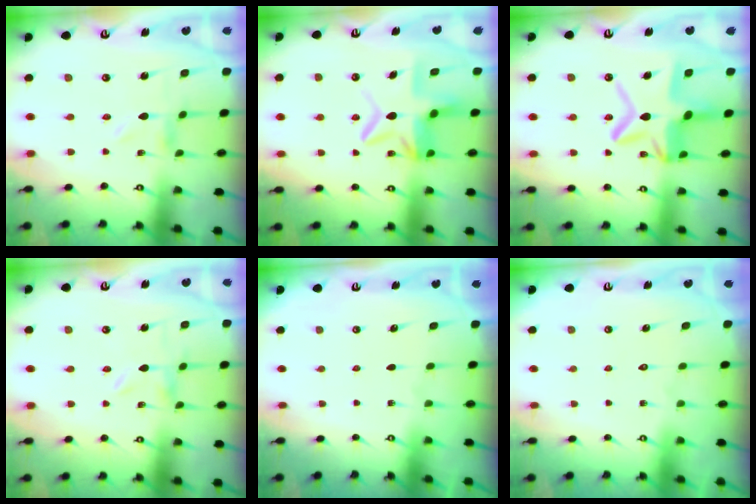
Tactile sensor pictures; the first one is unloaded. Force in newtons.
{"total": 10.8, "press": 10.7, "slide": 1.2}
{"total": 15.0, "press": 15.0, "slide": 1.3}
{"total": 0.0}
{"total": 0.0}
{"total": 1.5, "press": 1.5, "slide": 0.1}